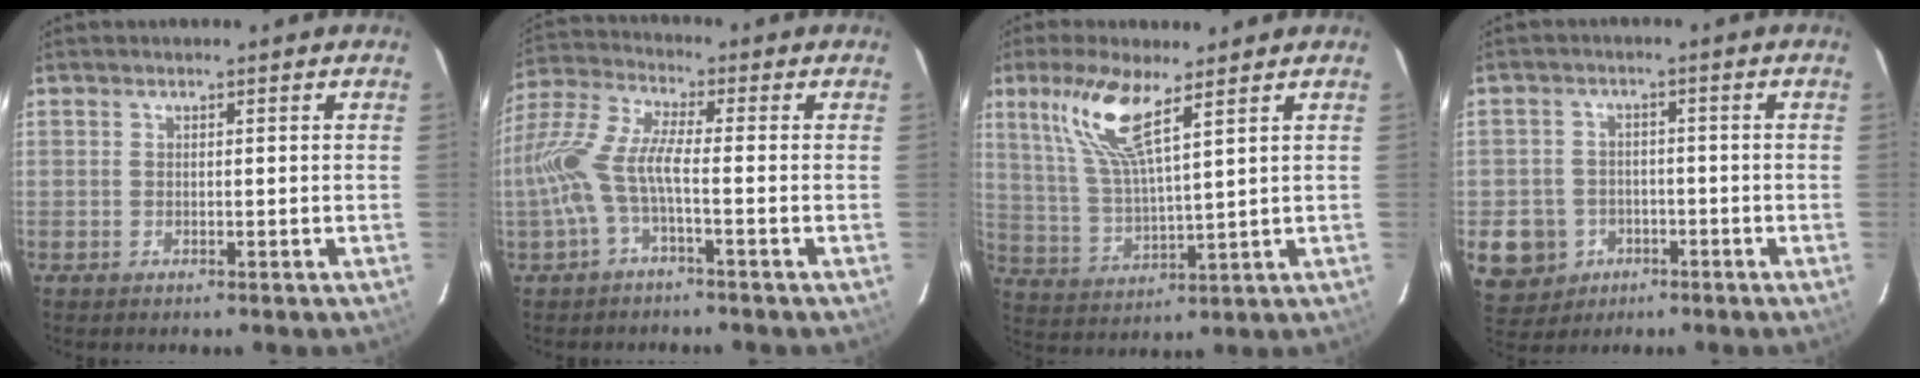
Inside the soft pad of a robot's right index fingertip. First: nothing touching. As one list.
[{"total": 10.9, "force": [-3.0, 2.4, 10.1], "torque": [-0.219, 0.001, -0.062]}, {"total": 11.2, "force": [6.7, 1.9, 8.8], "torque": [-0.183, 0.002, 0.140]}, {"total": 8.6, "force": [-3.2, 7.7, 2.3], "torque": [-0.080, 0.014, -0.038]}]